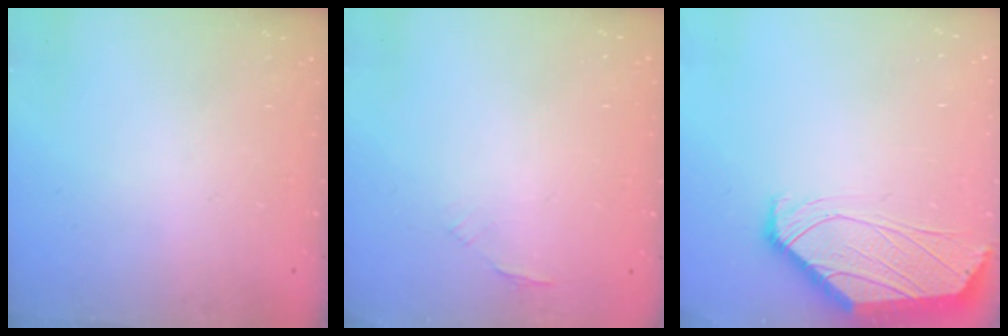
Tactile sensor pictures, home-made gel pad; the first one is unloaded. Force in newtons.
{"total": 1.1, "press": 1.0, "slide": 0.5}
{"total": 0.6, "press": 0.5, "slide": 0.2}